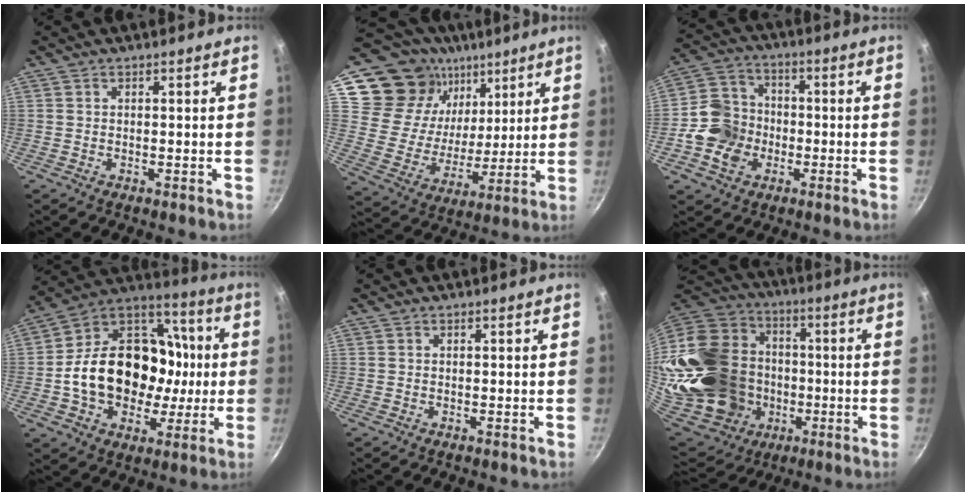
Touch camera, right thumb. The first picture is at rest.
{"total": 20.6, "force": [11.5, 14.6, 9.1], "torque": [-0.141, -0.048, 0.206]}
{"total": 10.9, "force": [-2.8, 9.2, 5.1], "torque": [-0.074, 0.026, -0.067]}
{"total": 25.4, "force": [-1.6, 19.4, 16.2], "torque": [-0.245, 0.047, -0.022]}
{"total": 0.0}
{"total": 34.5, "force": [-3.5, 28.5, 19.1], "torque": [-0.400, 0.051, -0.023]}